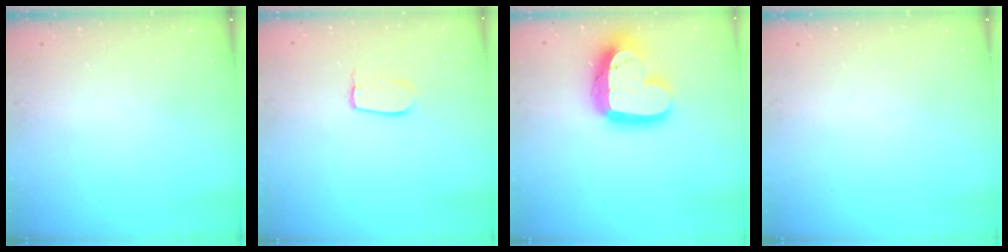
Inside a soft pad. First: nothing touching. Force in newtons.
{"total": 7.0, "press": 7.0, "slide": 0.3}
{"total": 19.9, "press": 19.9, "slide": 1.5}
{"total": 0.0}